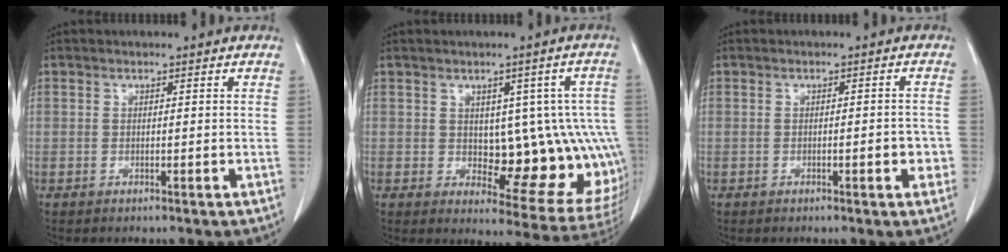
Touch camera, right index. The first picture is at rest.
{"total": 12.8, "force": [0.2, 5.9, 11.4], "torque": [-0.107, 0.014, 0.019]}
{"total": 2.5, "force": [-0.9, 0.7, 2.2], "torque": [-0.023, 0.003, -0.012]}